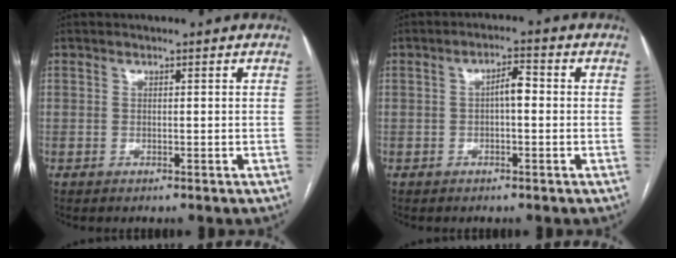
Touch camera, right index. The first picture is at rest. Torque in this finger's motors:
{"motor_torque": [0.58, 0.03, 0.17, 0.05]}